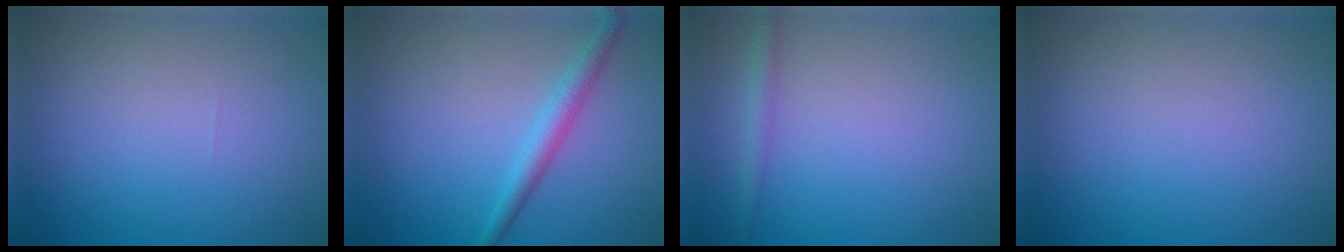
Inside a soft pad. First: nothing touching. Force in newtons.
{"total": 2.4, "press": 2.4, "slide": 0.1}
{"total": 1.3, "press": 1.3, "slide": 0.0}
{"total": 0.0}